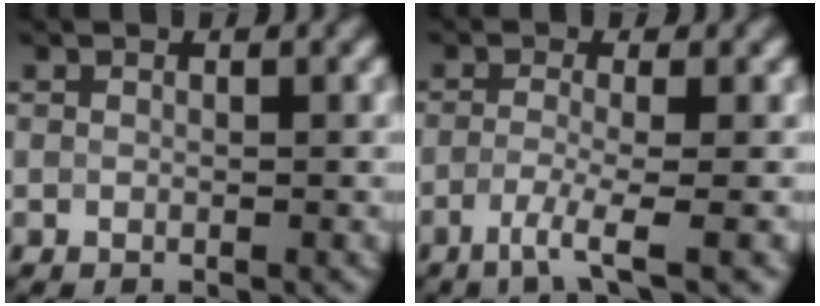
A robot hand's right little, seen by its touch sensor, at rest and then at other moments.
{"total": 3.8, "force": [-1.8, 0.6, 3.3], "torque": [-0.059, -0.005, -0.044]}